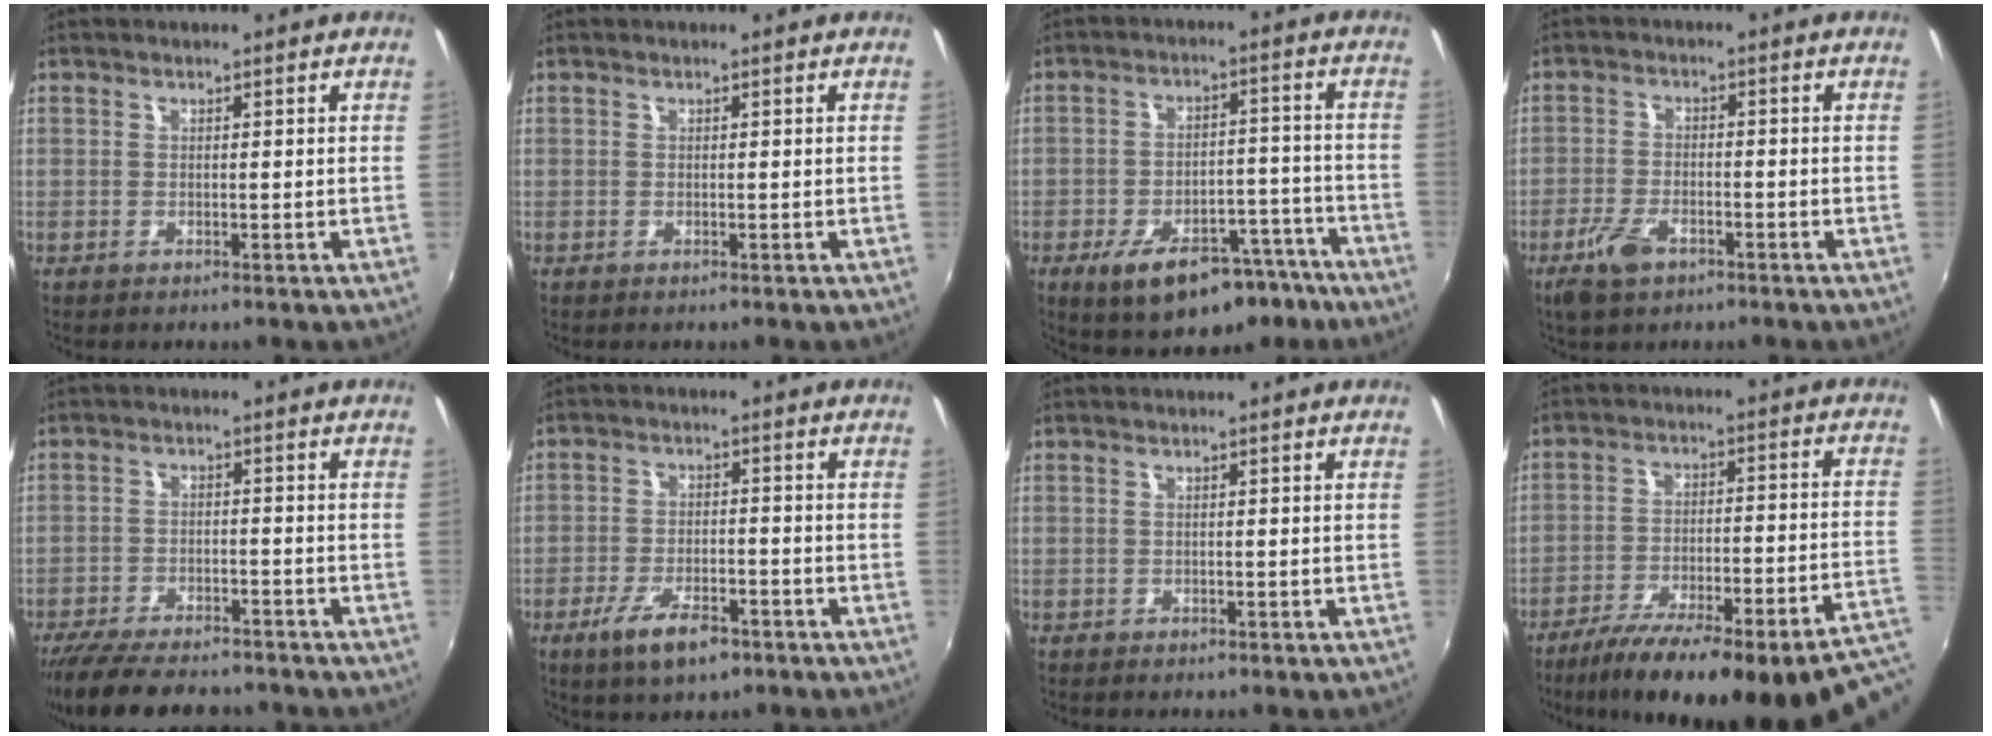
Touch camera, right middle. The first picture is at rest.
{"total": 0.0}
{"total": 16.4, "force": [-10.7, 7.6, 9.9], "torque": [-0.169, -0.001, -0.145]}
{"total": 6.2, "force": [-3.8, 2.9, 3.9], "torque": [-0.097, -0.009, -0.069]}
{"total": 14.6, "force": [-12.3, 4.2, 6.7], "torque": [-0.145, -0.031, -0.194]}
{"total": 8.0, "force": [-4.9, 3.0, 5.6], "torque": [-0.125, -0.014, -0.083]}
{"total": 0.5, "force": [-0.4, 0.4, 0.1], "torque": [-0.004, -0.002, -0.006]}
{"total": 26.1, "force": [-18.0, 4.4, 18.3], "torque": [-0.259, -0.047, -0.243]}